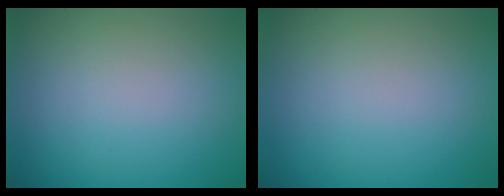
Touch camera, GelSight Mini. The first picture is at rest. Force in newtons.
{"total": 0.0}